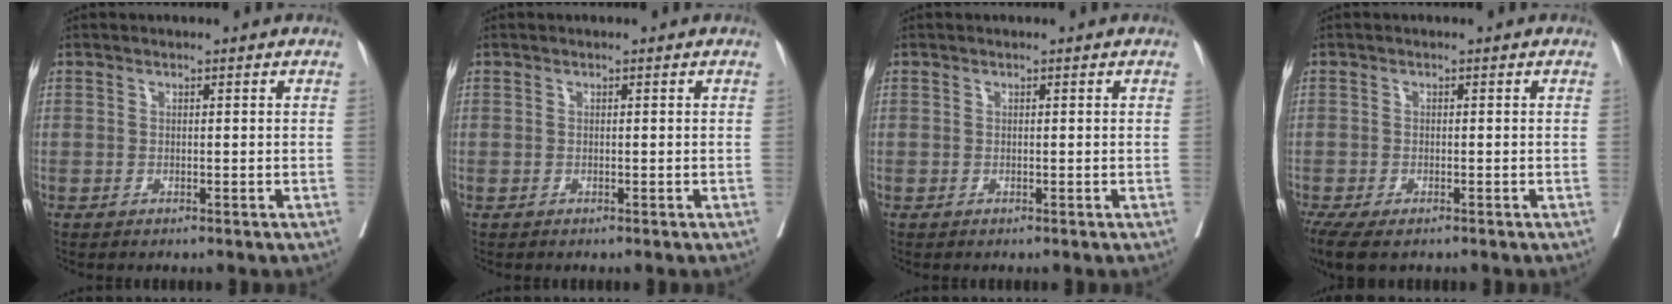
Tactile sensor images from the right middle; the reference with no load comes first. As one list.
[{"total": 0.0}, {"total": 0.0}, {"total": 7.0, "force": [-4.9, 2.8, 4.2], "torque": [-0.080, -0.018, -0.079]}]